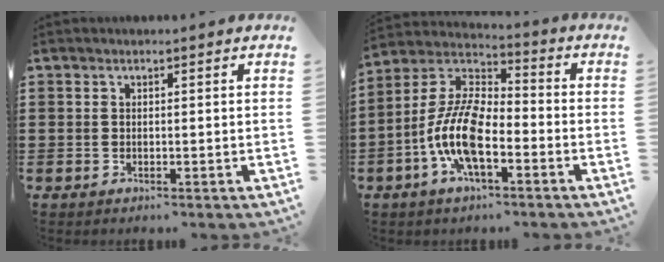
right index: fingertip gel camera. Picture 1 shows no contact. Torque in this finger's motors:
{"motor_torque": [2.14, 0.00, 1.05, 0.21]}